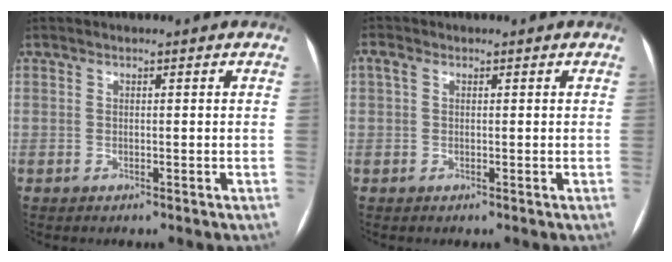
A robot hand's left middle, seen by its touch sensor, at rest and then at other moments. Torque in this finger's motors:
{"motor_torque": [0.42, -0.48, 0.30, 0.00]}